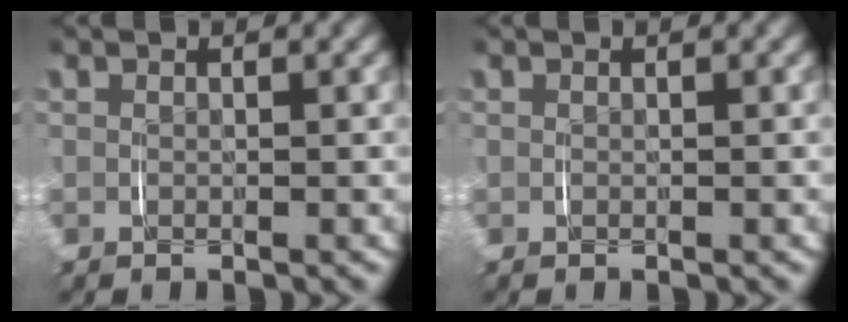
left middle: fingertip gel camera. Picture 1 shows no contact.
{"total": 0.0}